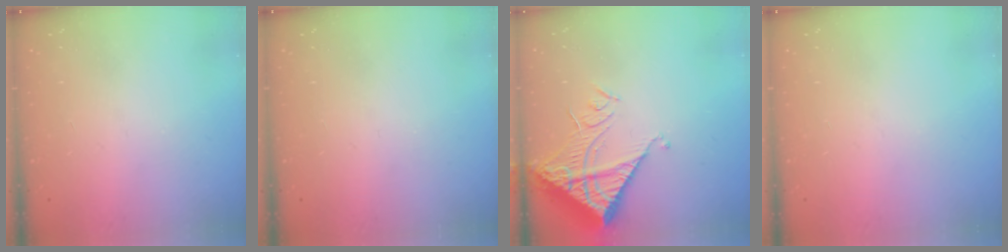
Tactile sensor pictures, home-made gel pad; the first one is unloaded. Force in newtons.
{"total": 0.0}
{"total": 13.1, "press": 13.0, "slide": 1.7}
{"total": 0.0}